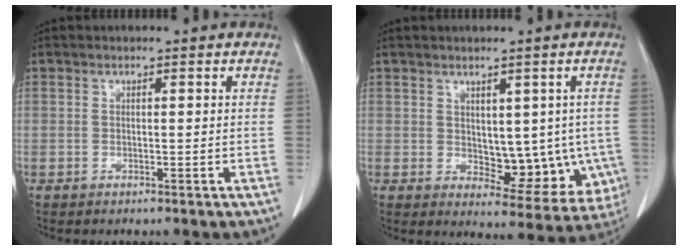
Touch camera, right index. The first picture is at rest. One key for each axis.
{"total": 9.8, "fx": -0.5, "fy": 5.6, "fz": 8.1, "tx": -0.080, "ty": 0.001, "tz": 0.011}